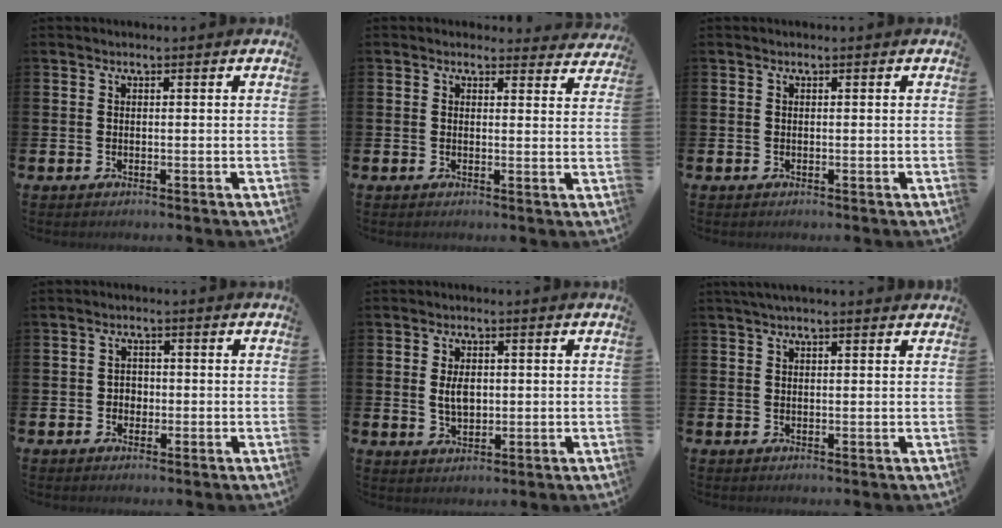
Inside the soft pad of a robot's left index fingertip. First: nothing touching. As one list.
[{"total": 1.8, "force": [1.6, 0.7, 0.0], "torque": [0.002, -0.007, 0.027]}, {"total": 0.0}, {"total": 1.8, "force": [-0.3, 1.7, 0.6], "torque": [-0.007, 0.005, -0.010]}, {"total": 3.6, "force": [0.5, 2.2, 2.8], "torque": [-0.042, 0.003, 0.005]}, {"total": 1.7, "force": [1.4, 0.2, 0.9], "torque": [-0.021, 0.004, 0.025]}]